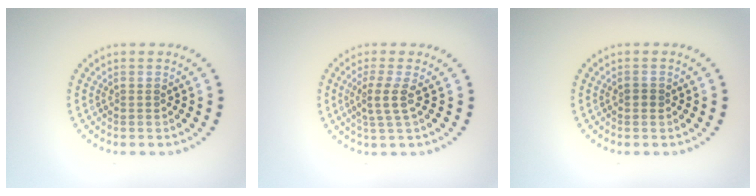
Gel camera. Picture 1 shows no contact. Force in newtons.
{"total": 2.3, "press": 1.8, "slide": 1.4}
{"total": 0.7, "press": 0.7, "slide": 0.1}